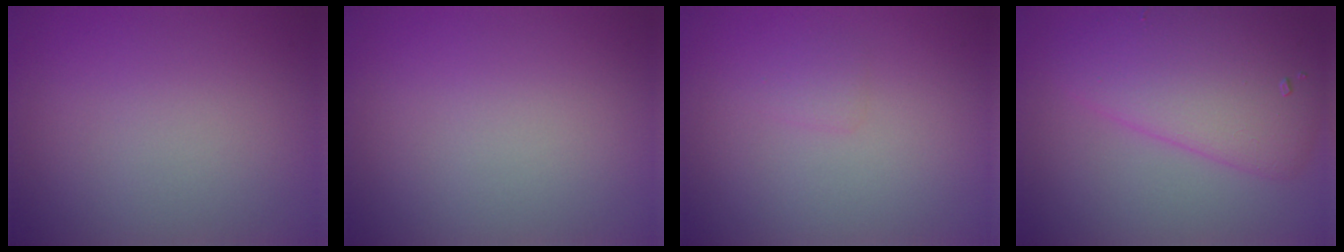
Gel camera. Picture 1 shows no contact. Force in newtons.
{"total": 0.0}
{"total": 0.8, "press": 0.8, "slide": 0.1}
{"total": 6.5, "press": 6.5, "slide": 0.2}